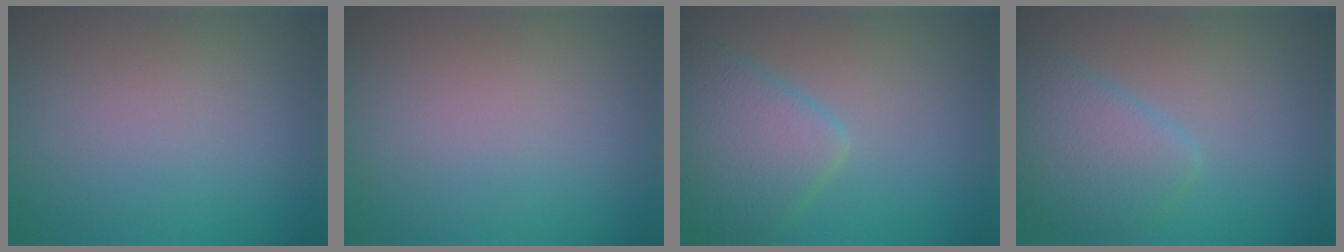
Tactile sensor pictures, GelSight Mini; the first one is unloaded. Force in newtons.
{"total": 0.0}
{"total": 5.8, "press": 5.8, "slide": 0.2}
{"total": 4.2, "press": 4.2, "slide": 0.2}